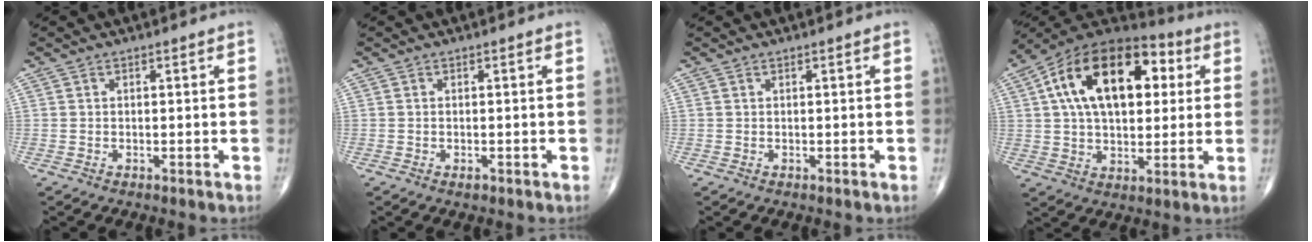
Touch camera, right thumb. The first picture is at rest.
{"total": 0.8, "force": [-0.4, 0.4, 0.5], "torque": [-0.007, 0.001, -0.004]}
{"total": 0.0}
{"total": 22.9, "force": [5.8, 13.1, 17.9], "torque": [-0.277, 0.020, 0.086]}